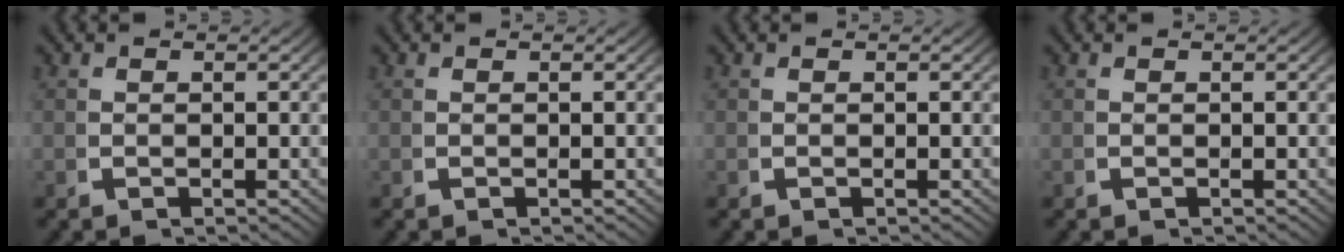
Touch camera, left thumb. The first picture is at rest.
{"total": 0.0}
{"total": 0.0}
{"total": 0.0}